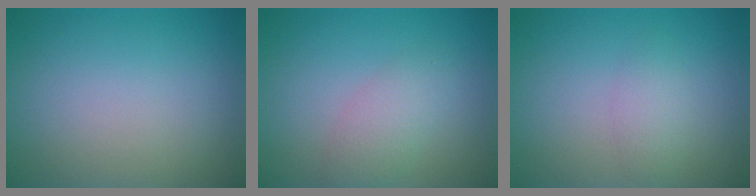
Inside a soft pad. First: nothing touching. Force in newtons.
{"total": 2.7, "press": 2.7, "slide": 0.1}
{"total": 1.8, "press": 1.8, "slide": 0.1}